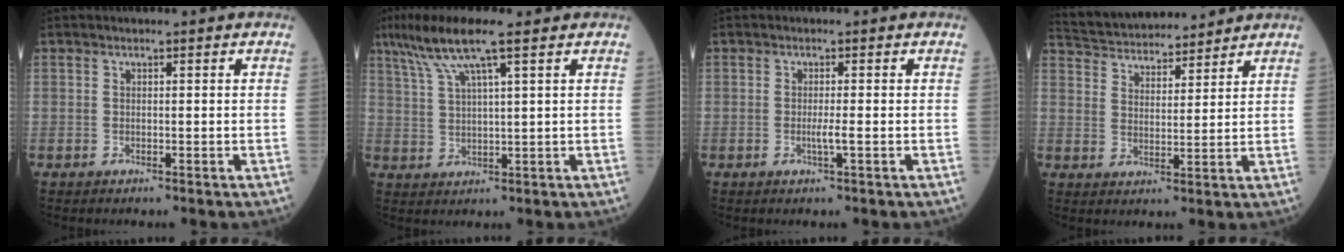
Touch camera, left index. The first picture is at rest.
{"total": 8.7, "force": [5.6, 0.0, 6.6], "torque": [-0.133, 0.024, 0.104]}
{"total": 1.6, "force": [-0.5, -0.3, 1.5], "torque": [-0.031, -0.003, -0.010]}
{"total": 14.5, "force": [13.6, 2.8, 4.1], "torque": [-0.075, 0.032, 0.222]}